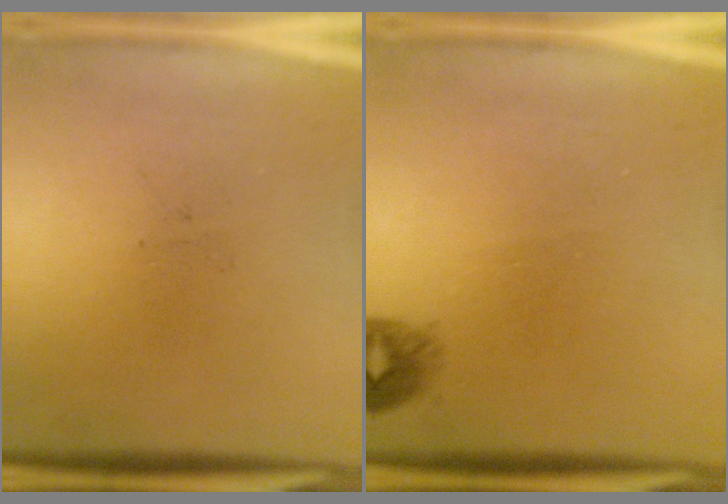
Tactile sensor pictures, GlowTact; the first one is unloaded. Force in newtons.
{"total": 1.2}